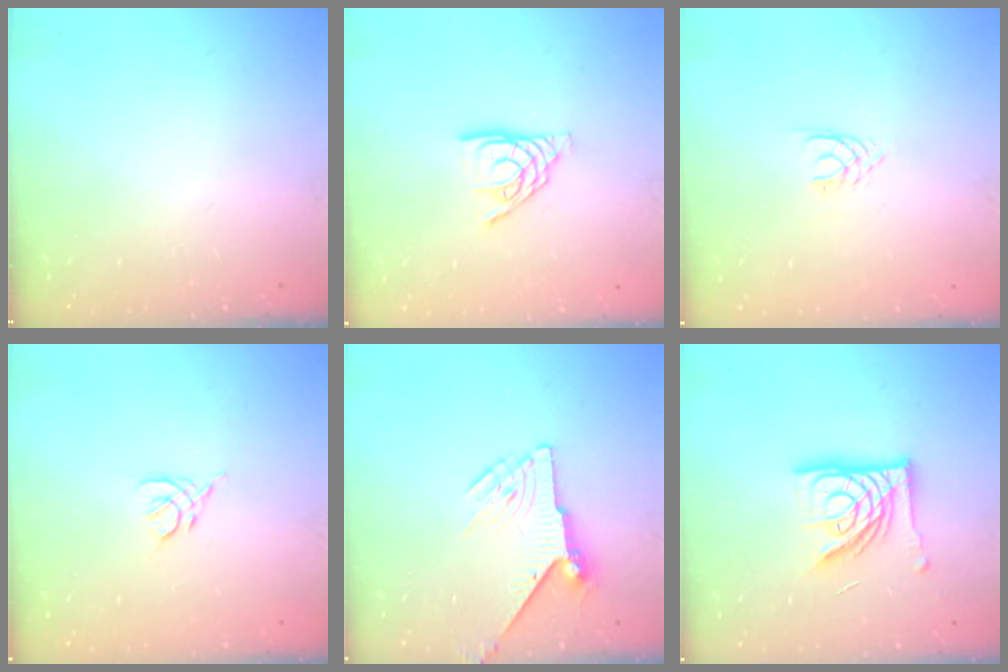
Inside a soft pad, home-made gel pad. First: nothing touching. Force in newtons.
{"total": 9.8, "press": 9.8, "slide": 0.9}
{"total": 1.7, "press": 1.7, "slide": 0.2}
{"total": 2.8, "press": 2.8, "slide": 0.7}
{"total": 6.8, "press": 6.7, "slide": 0.9}
{"total": 14.7, "press": 14.6, "slide": 1.7}